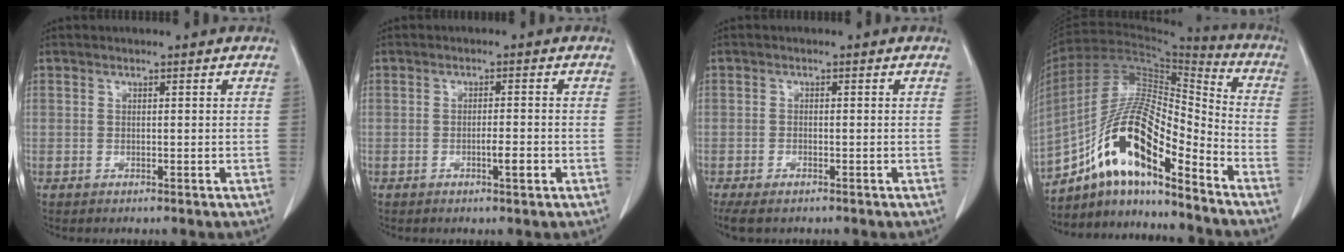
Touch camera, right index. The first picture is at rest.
{"total": 2.6, "force": [-1.0, 0.3, 2.4], "torque": [-0.038, 0.000, -0.015]}
{"total": 5.0, "force": [-3.7, 1.8, 2.8], "torque": [-0.052, -0.010, -0.059]}
{"total": 16.8, "force": [-10.5, 3.5, 12.6], "torque": [-0.241, 0.022, -0.183]}